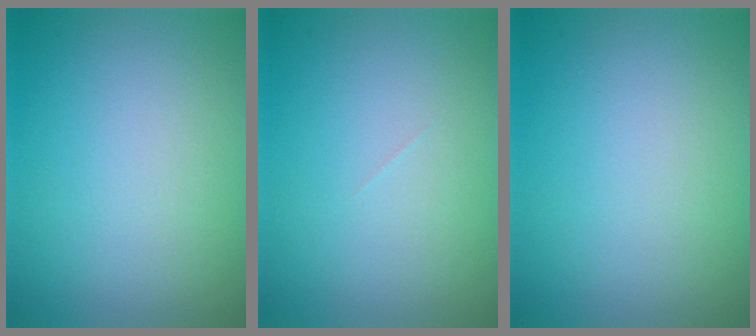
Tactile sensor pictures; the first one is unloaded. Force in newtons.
{"total": 0.0}
{"total": 0.0}